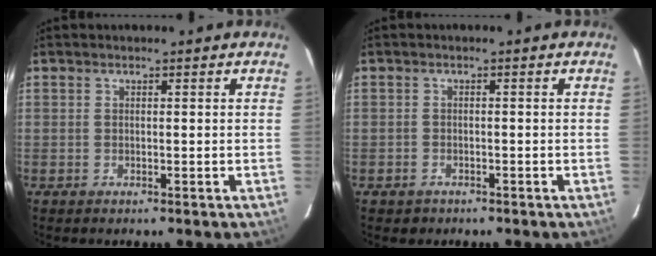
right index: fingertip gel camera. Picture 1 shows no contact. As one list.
[{"total": 1.8, "force": [-1.1, 1.4, 0.3], "torque": [-0.010, 0.005, -0.012]}]